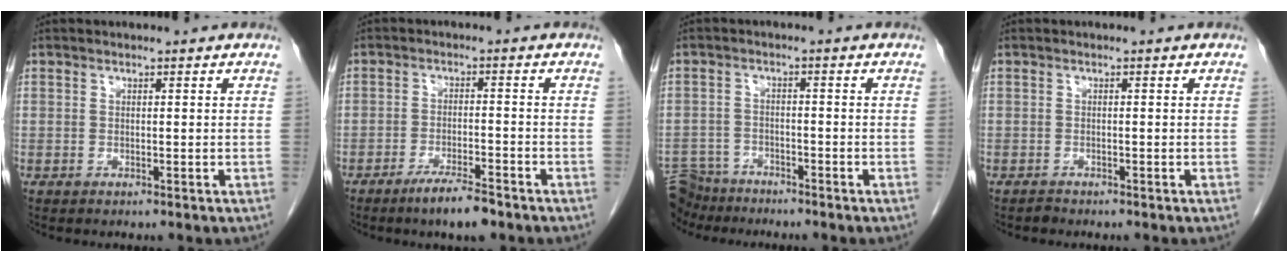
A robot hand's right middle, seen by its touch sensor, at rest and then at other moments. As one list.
[{"total": 5.6, "force": [-4.1, 0.5, 3.7], "torque": [-0.072, -0.010, -0.069]}, {"total": 7.3, "force": [-6.7, 2.7, 0.3], "torque": [-0.006, 0.001, -0.120]}, {"total": 0.6, "force": [-0.6, 0.1, 0.0], "torque": [-0.004, -0.002, -0.013]}]